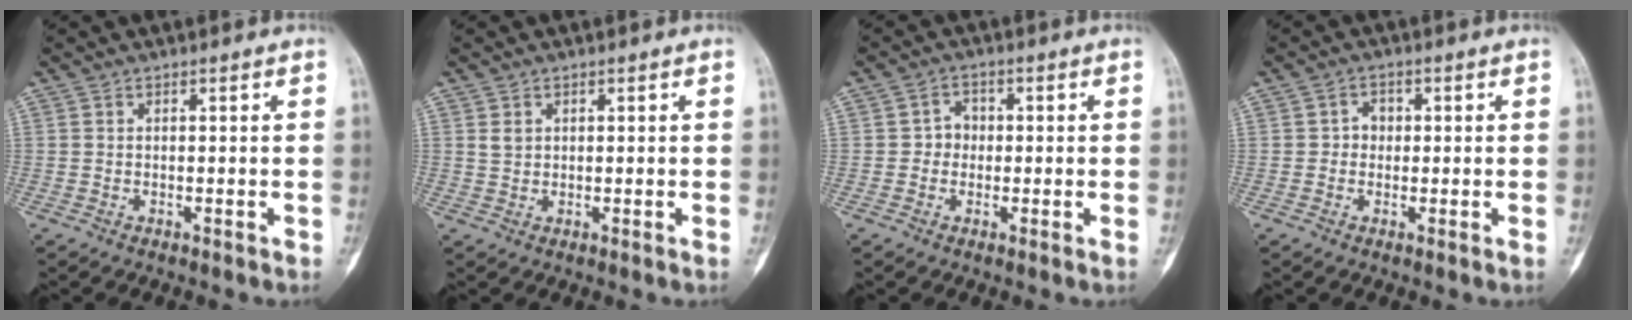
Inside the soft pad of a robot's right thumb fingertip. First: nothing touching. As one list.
[{"total": 1.5, "force": [0.7, 1.0, 0.8], "torque": [-0.011, -0.003, 0.015]}, {"total": 2.9, "force": [-0.2, 2.5, 1.3], "torque": [-0.001, 0.009, -0.013]}, {"total": 2.4, "force": [0.1, 2.1, 1.2], "torque": [-0.002, 0.007, -0.006]}]